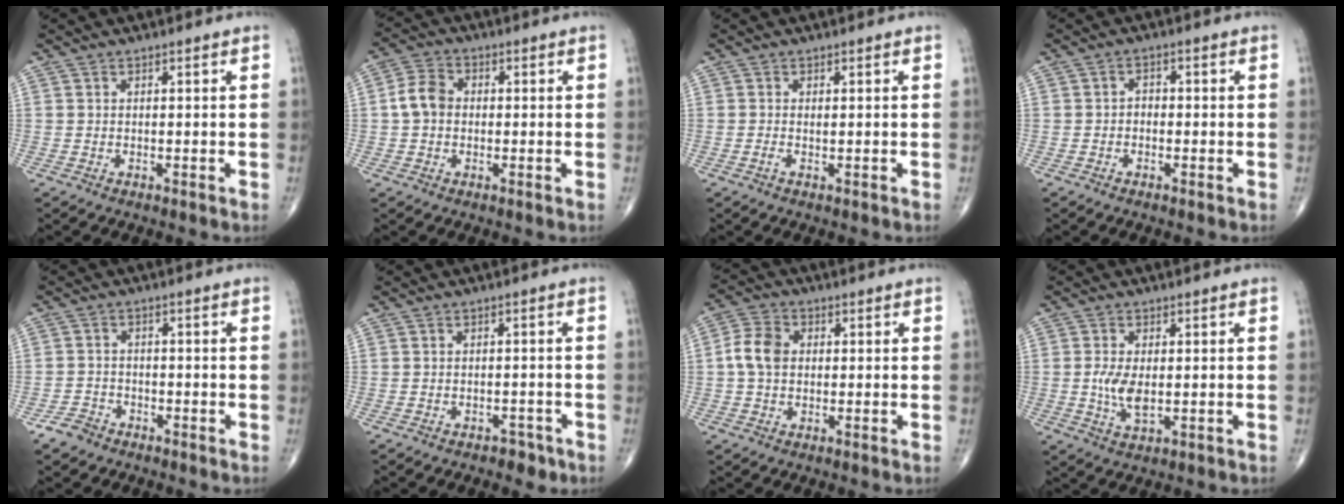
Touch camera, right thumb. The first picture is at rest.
{"total": 5.5, "force": [-0.1, 4.3, 3.4], "torque": [-0.059, 0.015, -0.011]}
{"total": 0.8, "force": [-0.1, 0.3, 0.7], "torque": [-0.013, 0.003, -0.002]}
{"total": 1.7, "force": [-0.6, 1.3, 0.9], "torque": [-0.003, 0.009, -0.016]}
{"total": 3.4, "force": [-2.6, 2.2, 0.7], "torque": [-0.010, 0.014, -0.049]}
{"total": 2.8, "force": [-2.0, 1.7, 0.9], "torque": [-0.003, 0.015, -0.024]}
{"total": 6.2, "force": [0.2, 4.6, 4.2], "torque": [-0.080, 0.013, -0.003]}
{"total": 5.3, "force": [-0.3, 2.5, 4.6], "torque": [-0.097, -0.010, -0.003]}